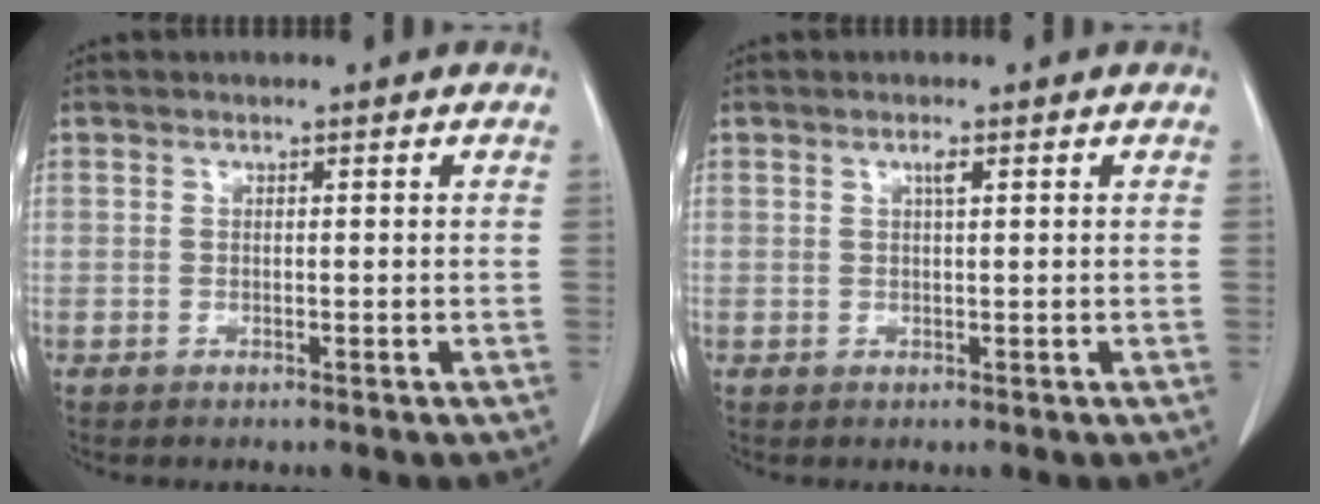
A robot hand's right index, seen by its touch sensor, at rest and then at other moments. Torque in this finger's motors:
{"motor_torque": [0.00, 0.05, -0.03, 0.01]}